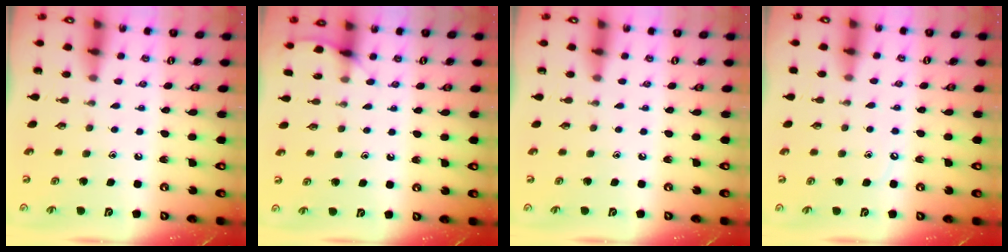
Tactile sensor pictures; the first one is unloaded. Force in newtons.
{"total": 6.8, "press": 6.8, "slide": 0.7}
{"total": 0.0}
{"total": 3.4, "press": 3.3, "slide": 0.5}